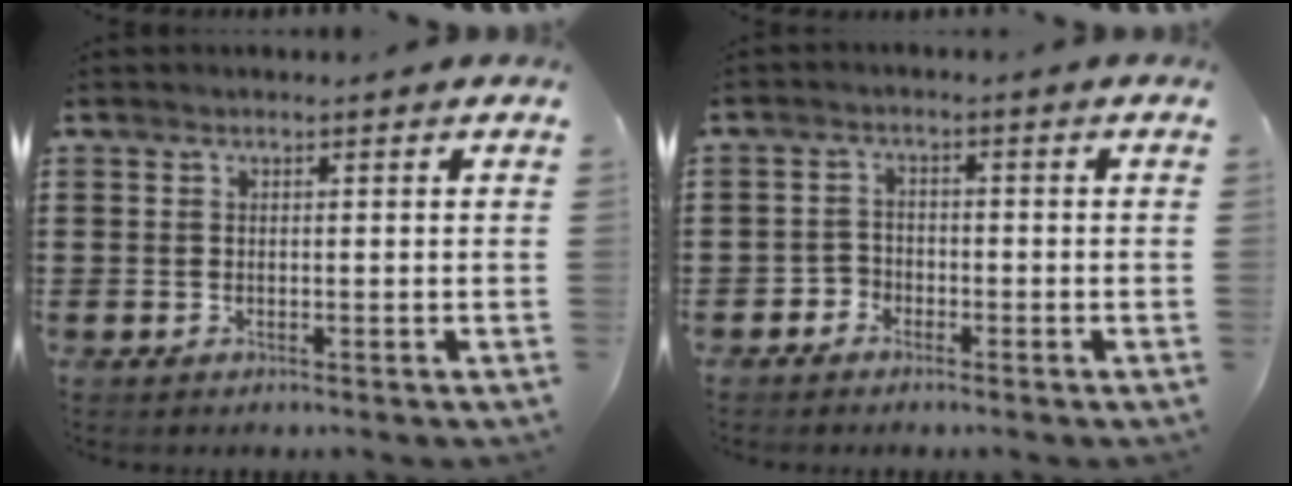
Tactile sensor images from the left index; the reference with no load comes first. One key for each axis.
{"total": 2.3, "fx": -1.9, "fy": 1.3, "fz": -0.1, "tx": -0.007, "ty": 0.002, "tz": -0.043}